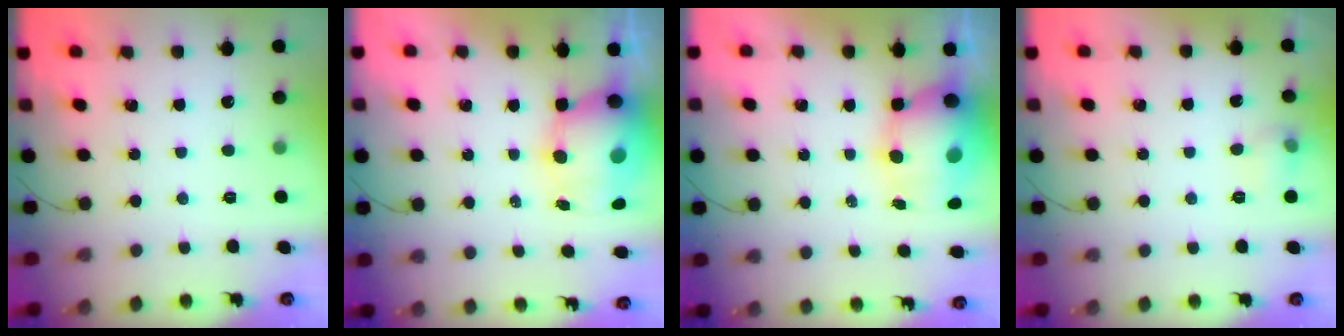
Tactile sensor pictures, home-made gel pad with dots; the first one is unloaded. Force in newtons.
{"total": 10.4, "press": 10.1, "slide": 2.5}
{"total": 13.6, "press": 13.1, "slide": 3.4}
{"total": 6.3, "press": 6.1, "slide": 1.4}